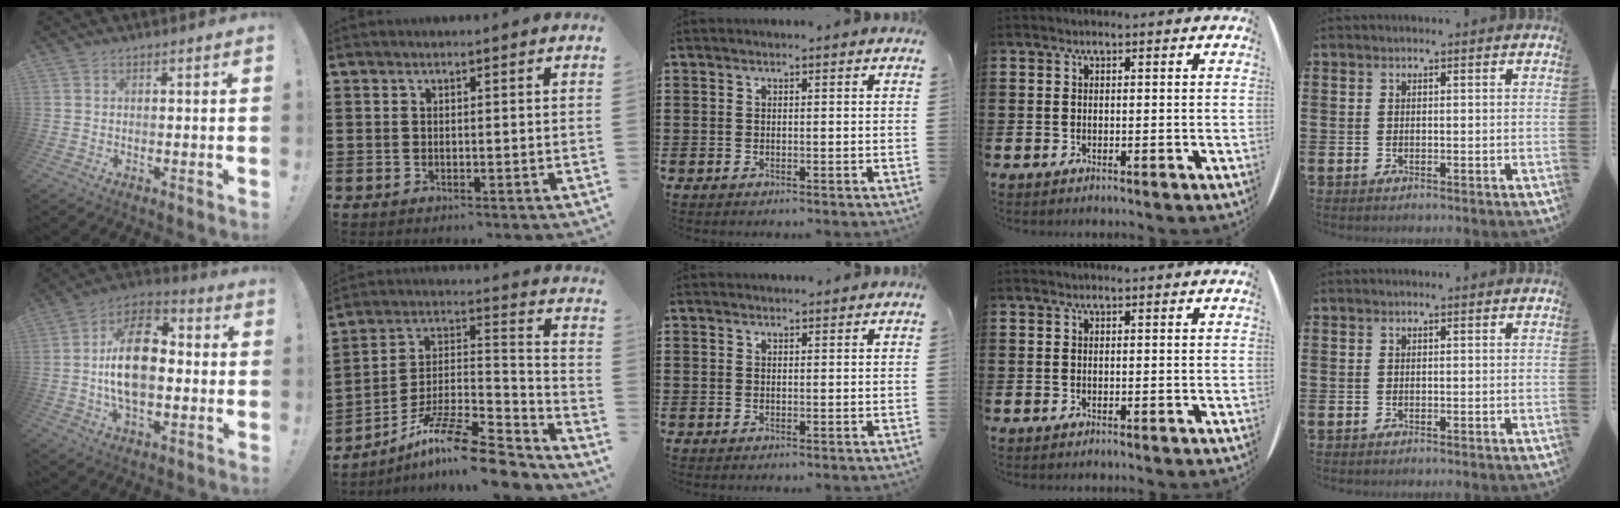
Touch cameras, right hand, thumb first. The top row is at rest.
{"thumb": {"total": 18.4, "force": [-0.6, 10.8, 14.9], "torque": [-0.264, 0.014, -0.012]}, "index": {"total": 13.6, "force": [-10.6, 2.2, 8.2], "torque": [-0.135, 0.026, -0.196]}, "middle": {"total": 0.8, "force": [0.8, -0.1, 0.0], "torque": [-0.001, 0.000, 0.016]}}